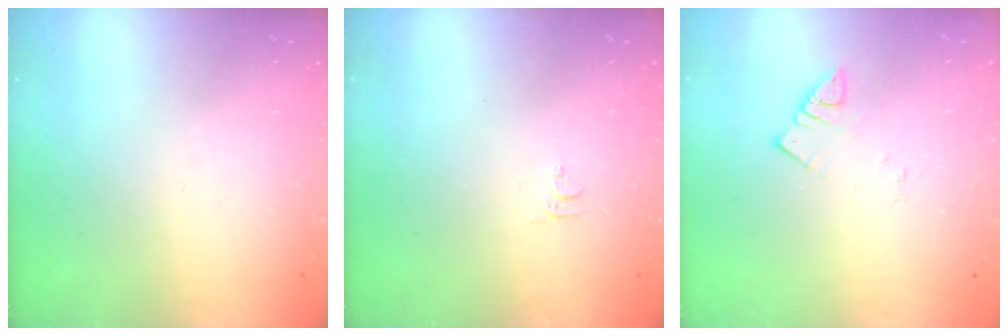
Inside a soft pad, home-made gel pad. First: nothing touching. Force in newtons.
{"total": 4.6, "press": 4.6, "slide": 0.6}
{"total": 2.6, "press": 2.6, "slide": 0.1}